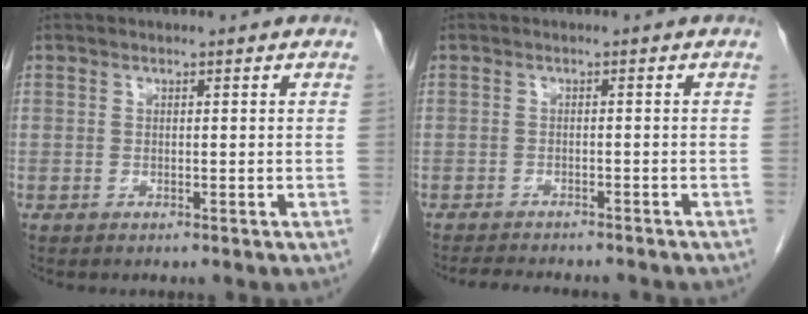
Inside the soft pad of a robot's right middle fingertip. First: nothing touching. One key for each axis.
{"total": 8.4, "fx": -7.5, "fy": 1.7, "fz": 3.4, "tx": -0.050, "ty": -0.006, "tz": -0.100}